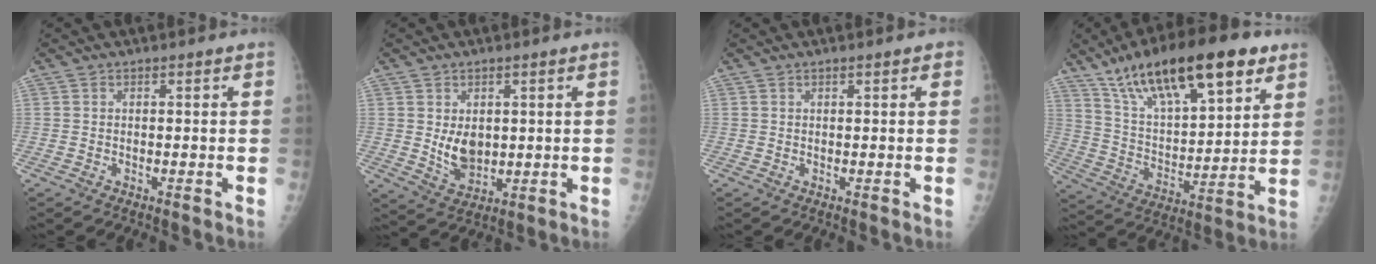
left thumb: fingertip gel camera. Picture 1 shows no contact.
{"total": 6.3, "force": [0.8, 4.4, 4.4], "torque": [-0.054, -0.016, 0.030]}
{"total": 1.1, "force": [0.5, 0.3, 0.9], "torque": [-0.012, 0.002, 0.005]}
{"total": 24.5, "force": [14.6, 8.8, 17.5], "torque": [-0.264, -0.034, 0.254]}